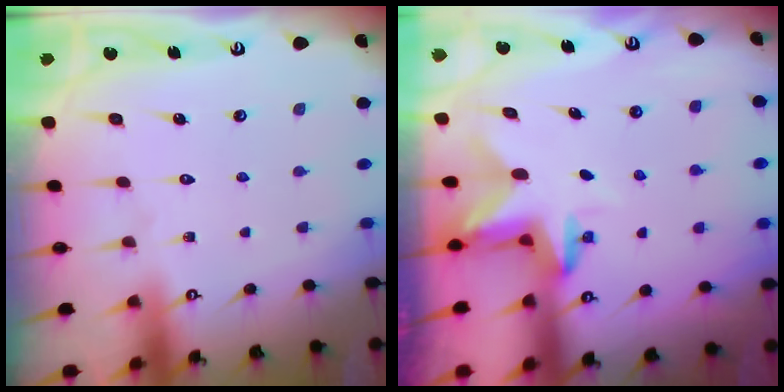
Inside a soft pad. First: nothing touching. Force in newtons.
{"total": 3.0, "press": 3.0, "slide": 0.3}